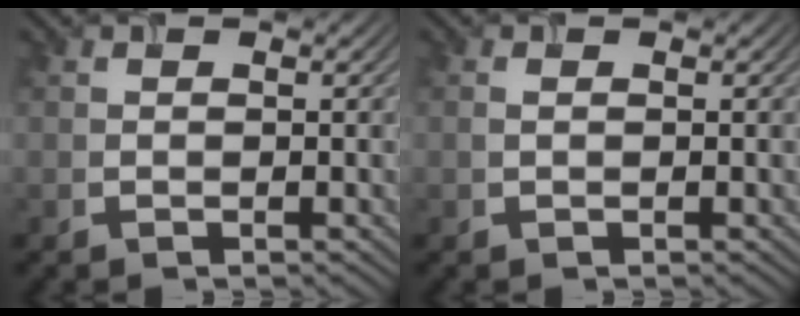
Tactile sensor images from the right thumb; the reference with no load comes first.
{"total": 0.6, "force": [0.1, 0.3, 0.5], "torque": [-0.015, 0.003, 0.002]}